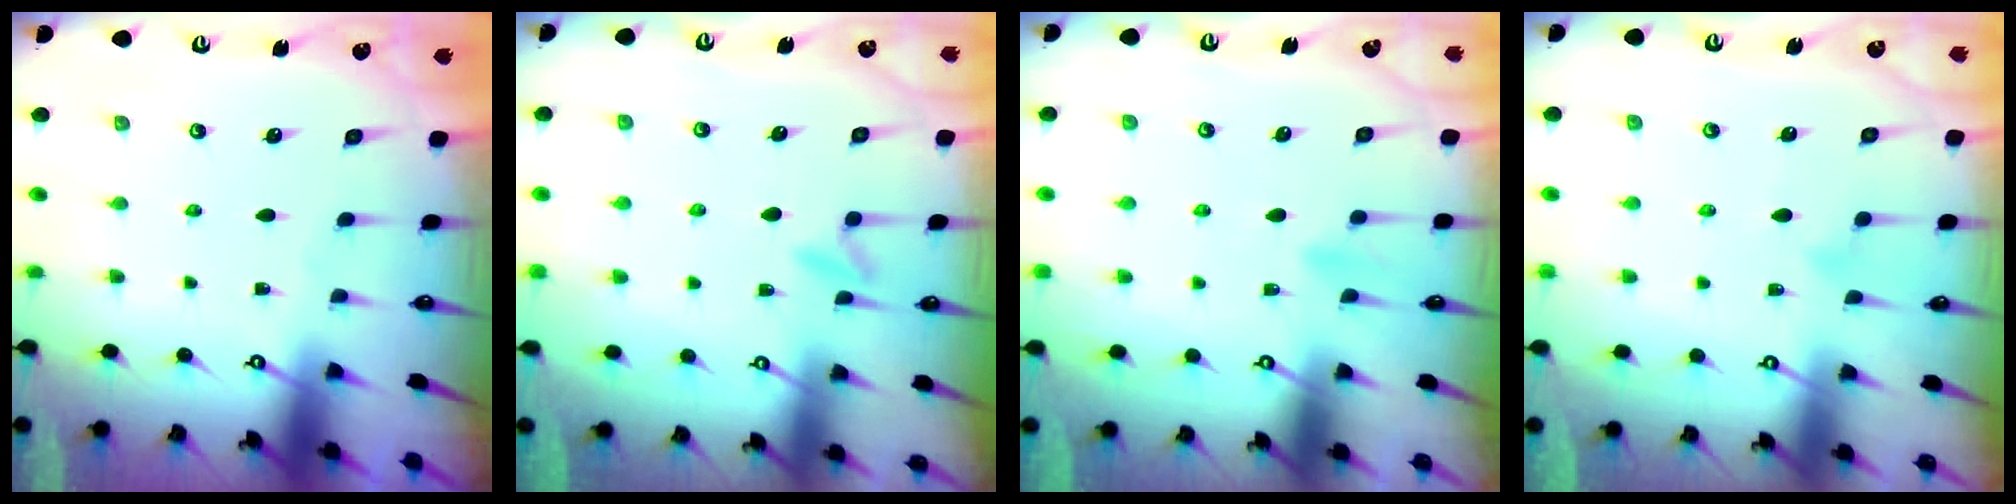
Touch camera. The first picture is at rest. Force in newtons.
{"total": 6.8, "press": 6.7, "slide": 0.9}
{"total": 6.3, "press": 6.2, "slide": 1.3}
{"total": 7.3, "press": 7.2, "slide": 0.7}